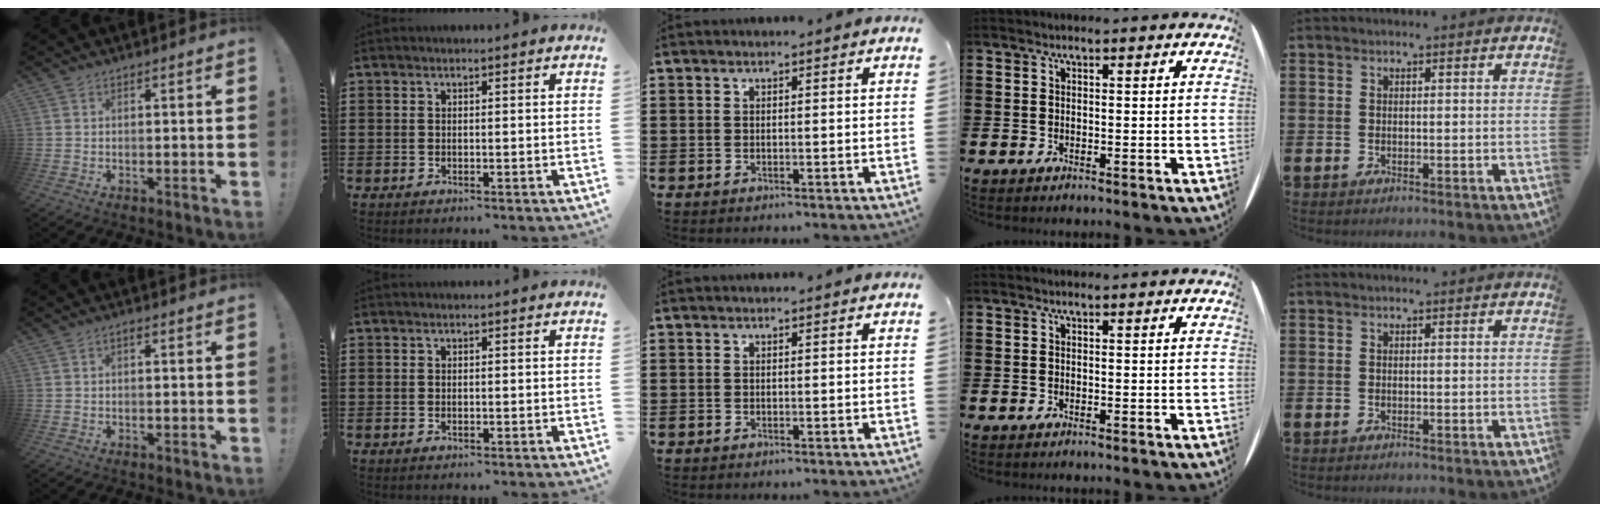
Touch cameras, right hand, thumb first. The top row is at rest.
{"thumb": {"total": 0.8, "force": [-0.5, 0.3, 0.5], "torque": [-0.010, 0.003, -0.009]}}